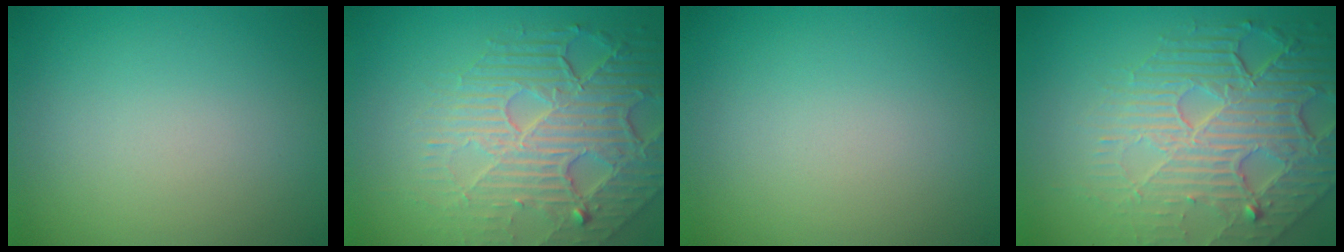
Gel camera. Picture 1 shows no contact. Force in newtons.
{"total": 8.2, "press": 5.7, "slide": 5.9}
{"total": 0.0}
{"total": 8.7, "press": 5.9, "slide": 6.4}